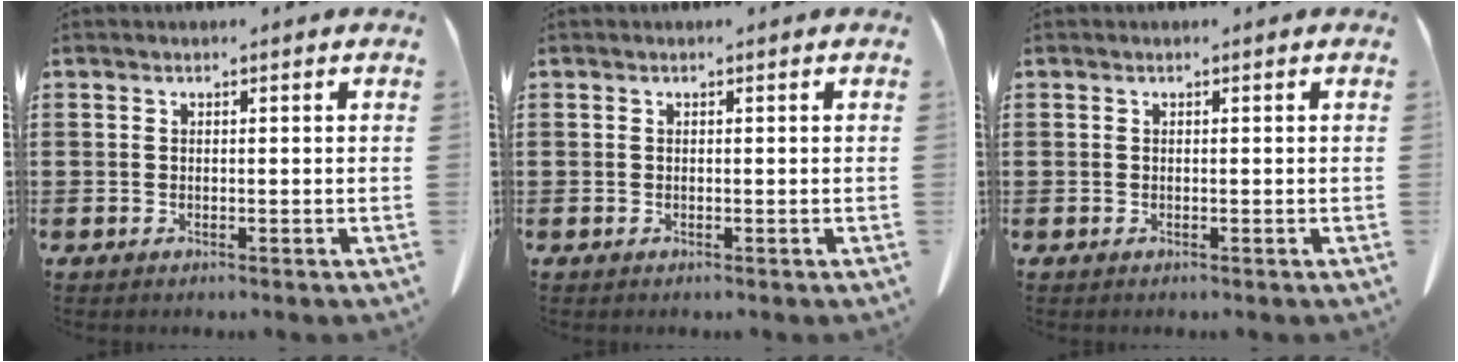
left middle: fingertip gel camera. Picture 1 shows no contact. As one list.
[{"total": 0.0}, {"total": 0.0}]